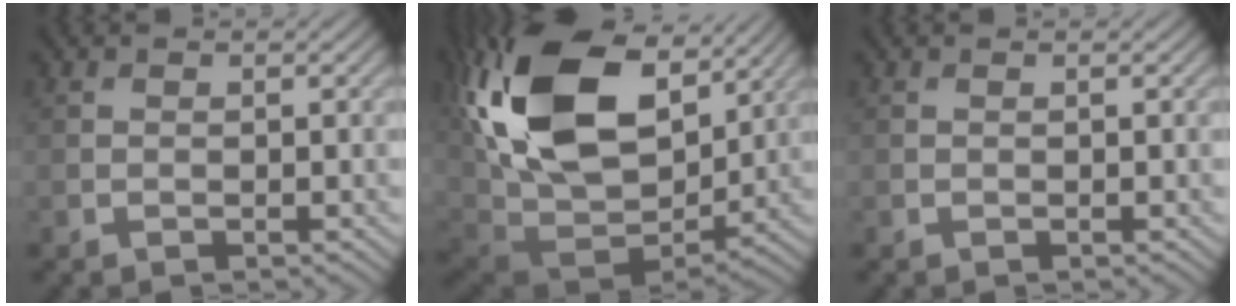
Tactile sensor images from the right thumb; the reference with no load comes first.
{"total": 22.0, "force": [7.8, 13.8, 15.1], "torque": [-0.342, 0.024, 0.147]}
{"total": 0.0}